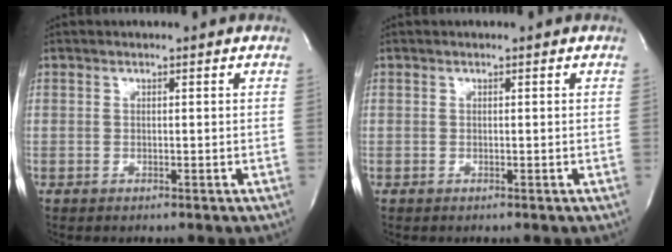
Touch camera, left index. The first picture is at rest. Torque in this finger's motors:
{"motor_torque": [-0.02, 0.00, 0.00, -0.02]}